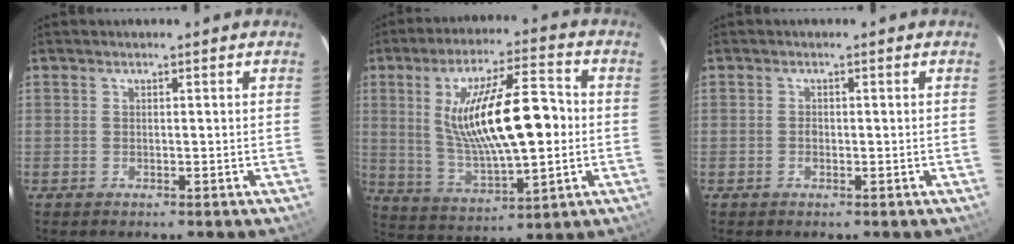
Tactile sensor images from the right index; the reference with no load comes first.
{"total": 18.2, "force": [1.1, 5.4, 17.3], "torque": [-0.309, 0.006, 0.038]}
{"total": 1.1, "force": [-0.4, 0.7, 0.7], "torque": [-0.015, 0.002, -0.007]}